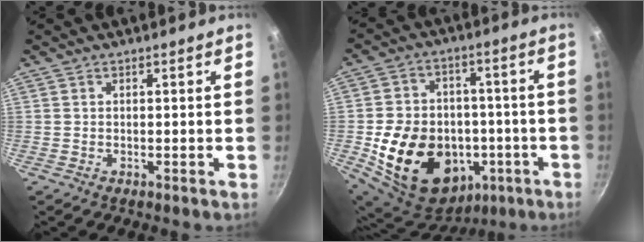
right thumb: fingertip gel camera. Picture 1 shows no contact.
{"total": 23.2, "force": [-5.5, 17.9, 13.8], "torque": [-0.224, 0.047, -0.063]}